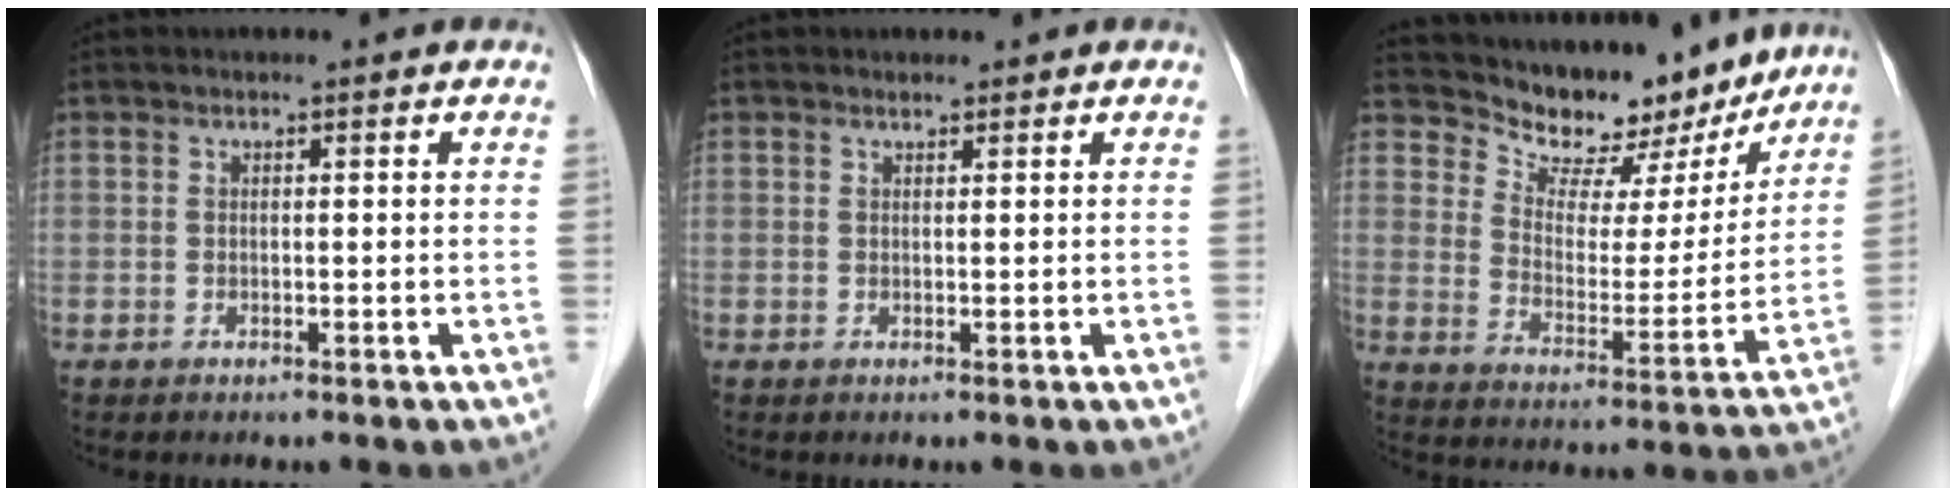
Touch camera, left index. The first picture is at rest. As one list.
[{"total": 0.5, "force": [0.5, 0.1, 0.0], "torque": [-0.009, -0.002, 0.010]}, {"total": 15.0, "force": [13.9, 4.5, 3.3], "torque": [-0.051, -0.018, 0.199]}]